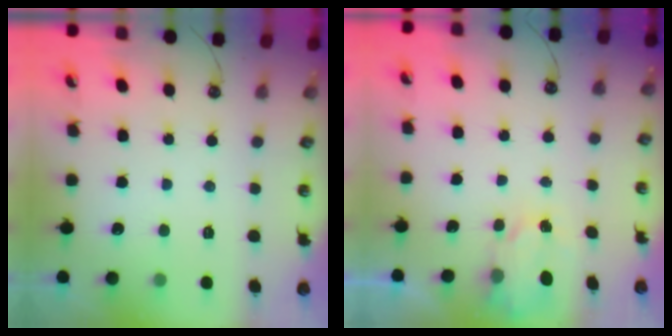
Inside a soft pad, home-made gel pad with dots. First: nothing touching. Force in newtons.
{"total": 2.3, "press": 2.3, "slide": 0.2}